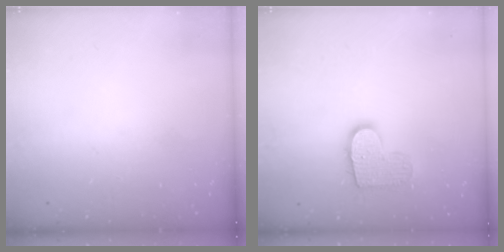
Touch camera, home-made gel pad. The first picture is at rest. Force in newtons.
{"total": 10.8, "press": 10.8, "slide": 0.5}